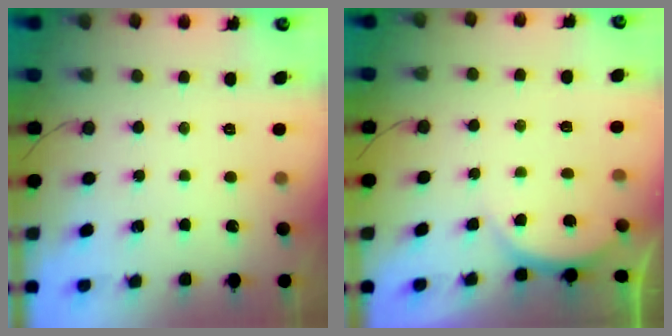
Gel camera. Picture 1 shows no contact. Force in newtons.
{"total": 3.6, "press": 3.1, "slide": 1.8}